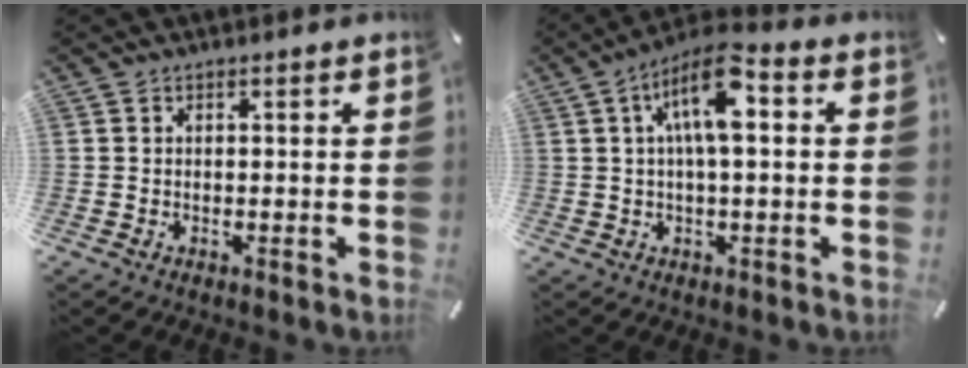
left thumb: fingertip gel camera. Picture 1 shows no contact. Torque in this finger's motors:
{"motor_torque": [1.38, 1.37, 0.43, -0.23, 0.24]}